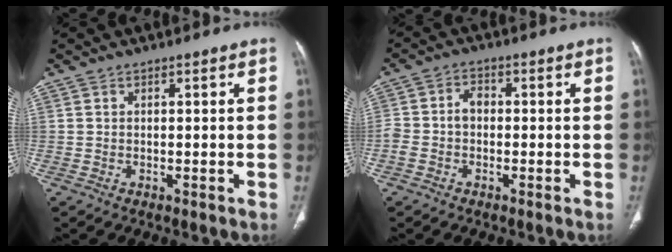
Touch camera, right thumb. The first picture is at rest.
{"total": 4.2, "force": [-0.7, 3.0, 2.8], "torque": [-0.057, 0.022, -0.017]}